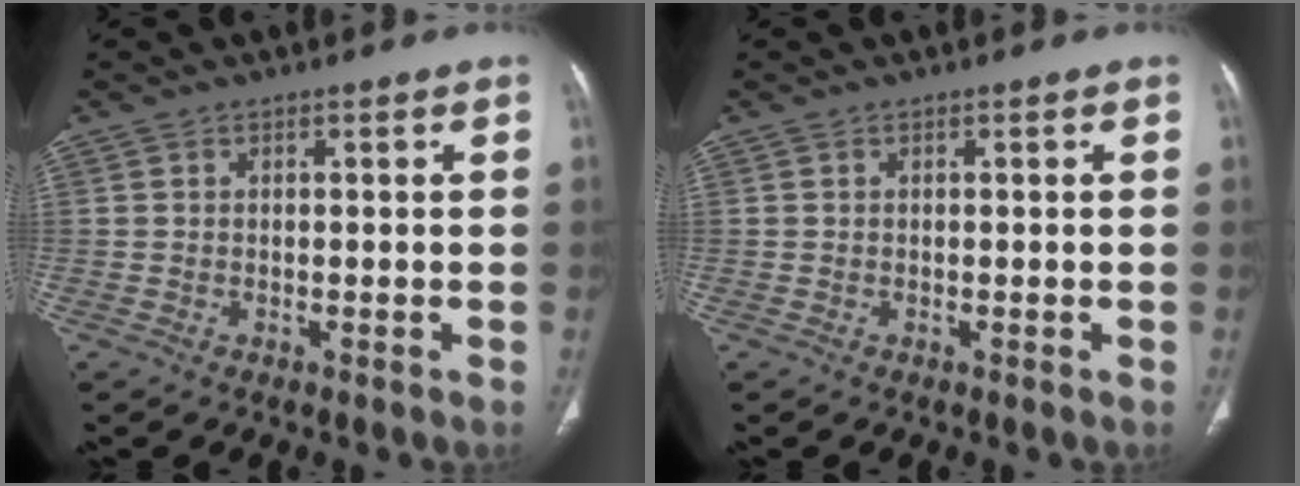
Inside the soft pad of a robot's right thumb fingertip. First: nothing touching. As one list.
[{"total": 0.0}]